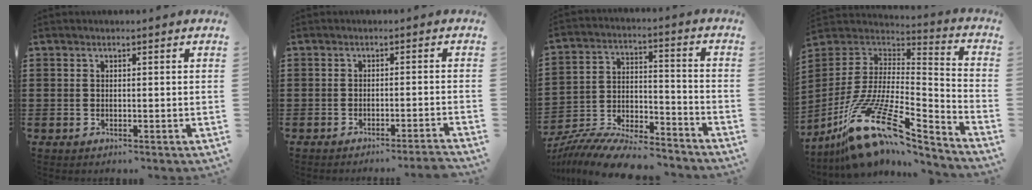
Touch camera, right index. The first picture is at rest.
{"total": 1.7, "force": [-1.5, -0.4, 0.7], "torque": [-0.011, 0.001, -0.030]}
{"total": 9.9, "force": [-9.4, 1.2, 3.1], "torque": [-0.062, 0.011, -0.185]}
{"total": 14.1, "force": [-7.9, 4.7, 10.7], "torque": [-0.219, -0.003, -0.141]}